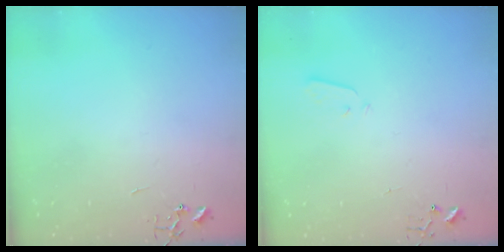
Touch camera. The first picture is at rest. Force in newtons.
{"total": 2.1, "press": 2.0, "slide": 0.4}